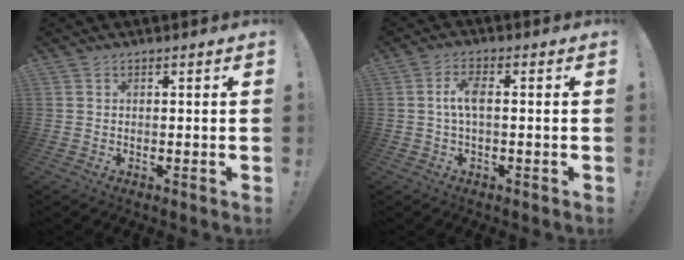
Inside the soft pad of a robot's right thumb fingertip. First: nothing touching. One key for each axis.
{"total": 5.4, "fx": 0.0, "fy": 2.0, "fz": 5.0, "tx": -0.105, "ty": 0.012, "tz": -0.001}